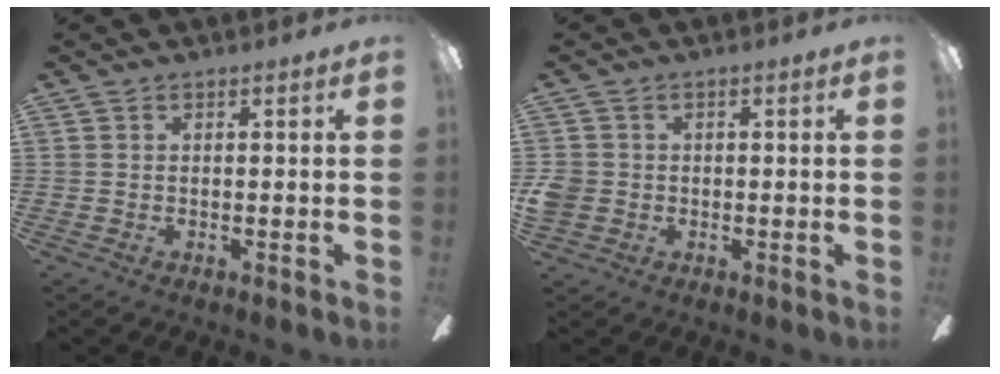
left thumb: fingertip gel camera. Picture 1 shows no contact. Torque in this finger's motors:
{"motor_torque": [-0.12, 0.13, -0.06, 0.01, 0.00]}